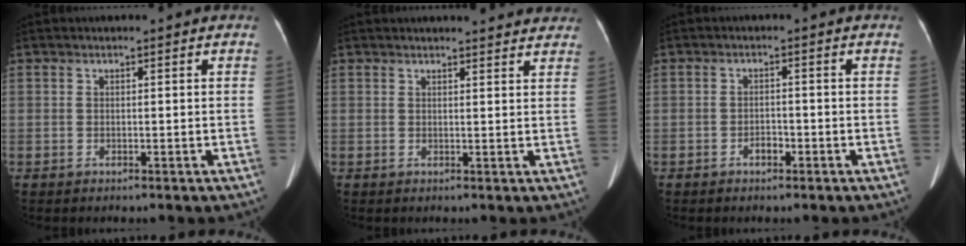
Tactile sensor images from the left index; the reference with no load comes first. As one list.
[{"total": 8.2, "force": [7.7, 1.4, 2.2], "torque": [-0.015, 0.005, 0.071]}, {"total": 1.7, "force": [-1.1, 0.9, 0.9], "torque": [-0.014, 0.004, -0.017]}]